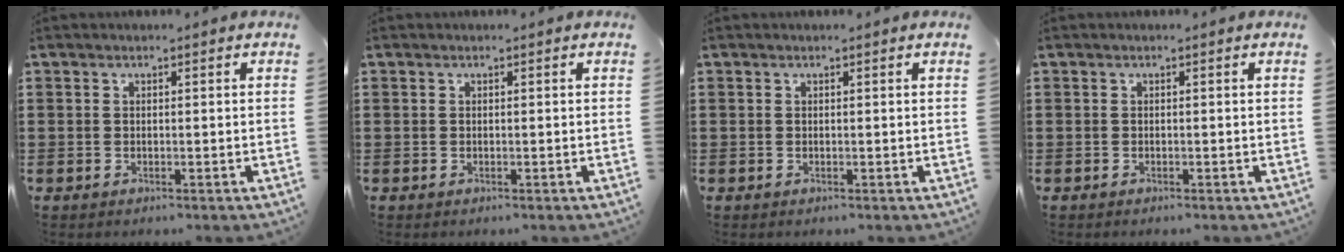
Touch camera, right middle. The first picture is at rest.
{"total": 0.0}
{"total": 0.0}
{"total": 0.0}